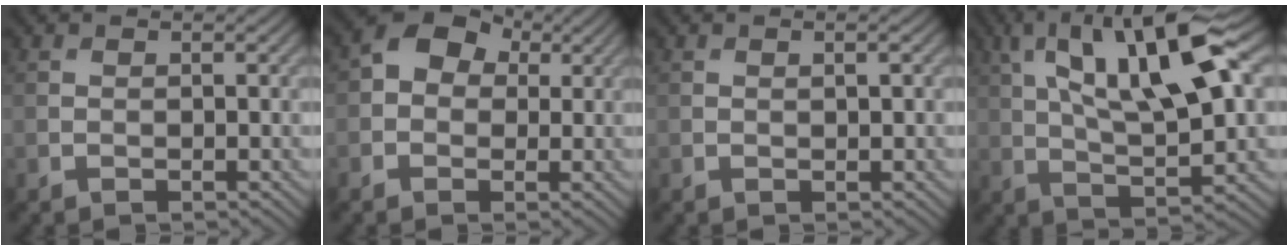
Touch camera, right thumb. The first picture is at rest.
{"total": 5.7, "force": [1.1, 4.5, 3.4], "torque": [-0.063, 0.009, 0.007]}
{"total": 0.9, "force": [0.2, 0.2, 0.9], "torque": [-0.015, 0.003, 0.004]}
{"total": 15.9, "force": [5.8, 5.5, 13.7], "torque": [-0.255, 0.023, 0.097]}